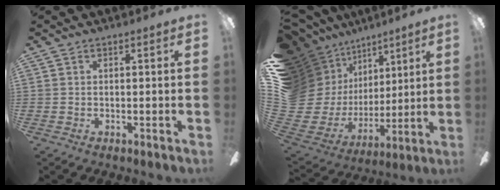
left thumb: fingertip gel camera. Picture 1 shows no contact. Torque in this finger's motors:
{"motor_torque": [2.37, 1.42, 0.98, -1.79, 0.00]}